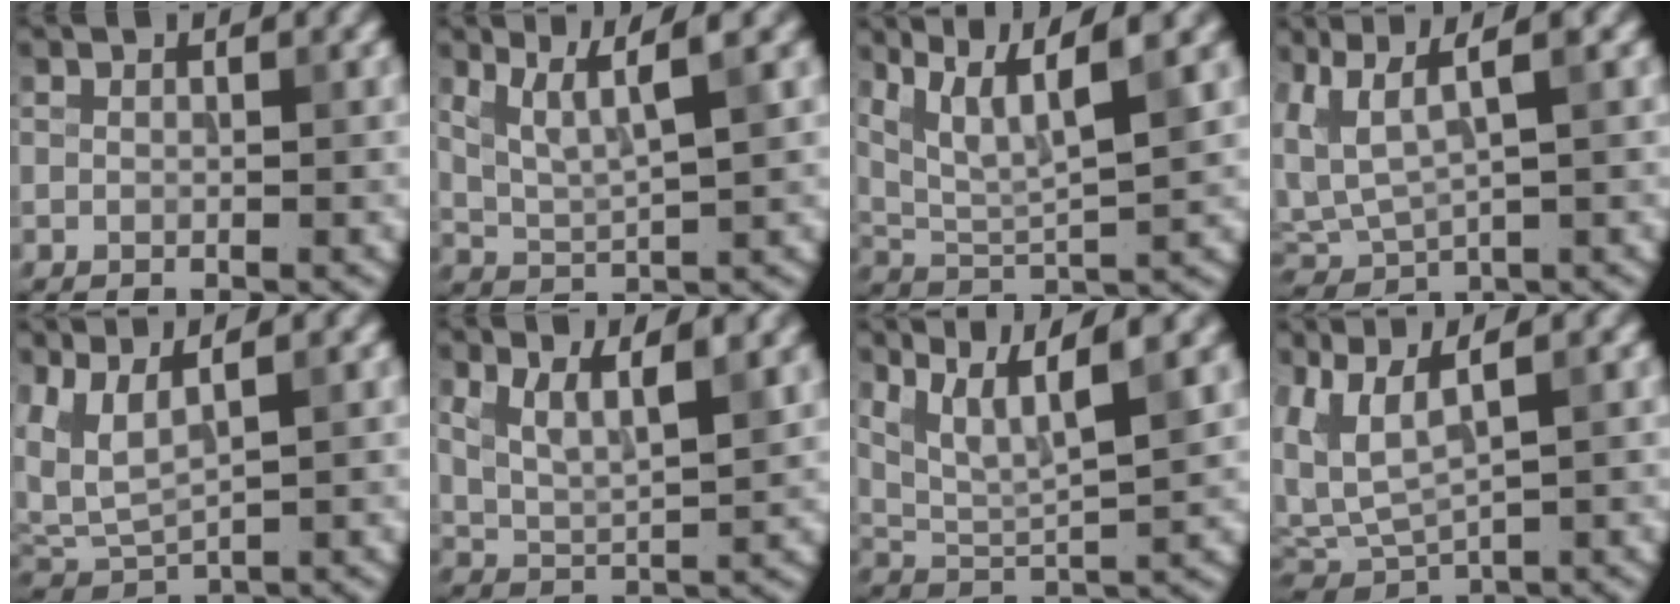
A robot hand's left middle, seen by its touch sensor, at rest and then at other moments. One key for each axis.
{"total": 4.3, "fx": 2.5, "fy": 0.8, "fz": 3.5, "tx": -0.067, "ty": 0.001, "tz": 0.054}
{"total": 7.6, "fx": 4.5, "fy": 1.8, "fz": 5.9, "tx": -0.109, "ty": 0.010, "tz": 0.082}
{"total": 4.8, "fx": 2.4, "fy": 1.7, "fz": 3.9, "tx": -0.097, "ty": 0.005, "tz": 0.051}
{"total": 3.9, "fx": 2.3, "fy": 1.3, "fz": 2.9, "tx": -0.080, "ty": 0.003, "tz": 0.051}
{"total": 4.5, "fx": 2.5, "fy": 1.5, "fz": 3.4, "tx": -0.075, "ty": -0.002, "tz": 0.048}
{"total": 7.0, "fx": 4.6, "fy": 1.5, "fz": 5.1, "tx": -0.091, "ty": 0.010, "tz": 0.076}
{"total": 5.6, "fx": 2.7, "fy": 1.9, "fz": 4.5, "tx": -0.116, "ty": 0.008, "tz": 0.057}